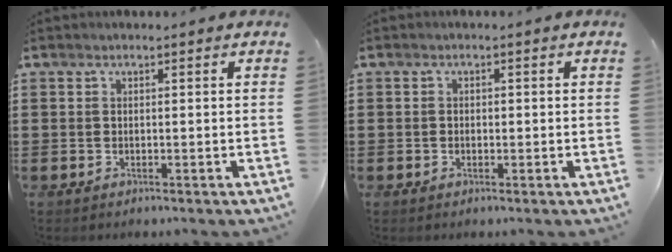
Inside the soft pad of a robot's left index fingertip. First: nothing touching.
{"total": 0.7, "force": [-0.1, 0.6, 0.4], "torque": [-0.009, 0.003, -0.002]}